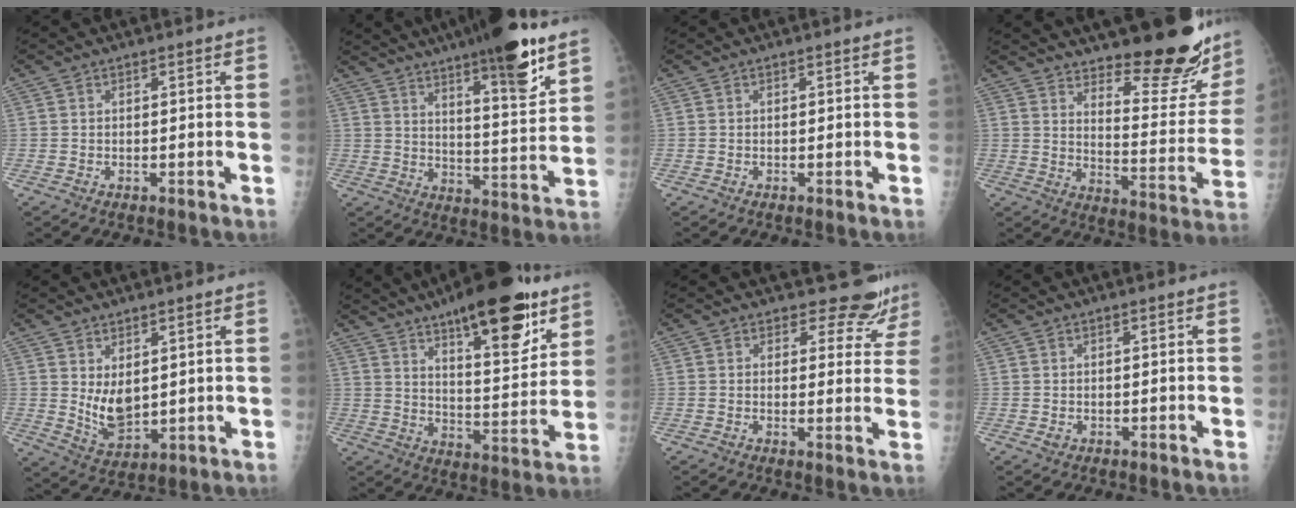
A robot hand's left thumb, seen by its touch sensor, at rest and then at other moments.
{"total": 17.5, "force": [11.2, 3.2, 13.0], "torque": [-0.171, -0.067, 0.172]}
{"total": 0.0}
{"total": 21.7, "force": [17.4, 6.3, 11.3], "torque": [-0.108, -0.138, 0.228]}
{"total": 7.0, "force": [2.0, 4.1, 5.3], "torque": [-0.077, -0.029, 0.054]}
{"total": 20.8, "force": [12.6, 6.6, 15.1], "torque": [-0.189, -0.064, 0.193]}
{"total": 7.2, "force": [6.6, 3.0, 0.3], "torque": [0.036, -0.046, 0.061]}
{"total": 0.9, "force": [0.0, 0.8, 0.5], "torque": [-0.004, 0.000, 0.002]}